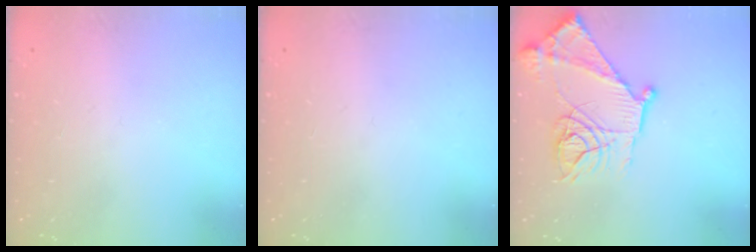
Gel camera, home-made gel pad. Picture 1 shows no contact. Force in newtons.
{"total": 0.0}
{"total": 16.5, "press": 16.5, "slide": 1.3}